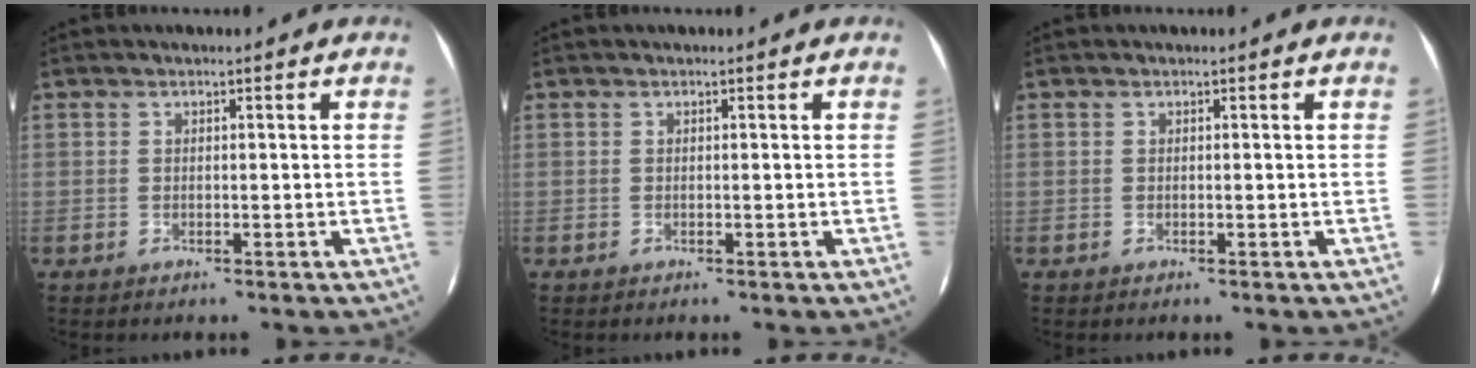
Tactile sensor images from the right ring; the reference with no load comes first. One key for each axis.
{"total": 0.0}
{"total": 0.0}